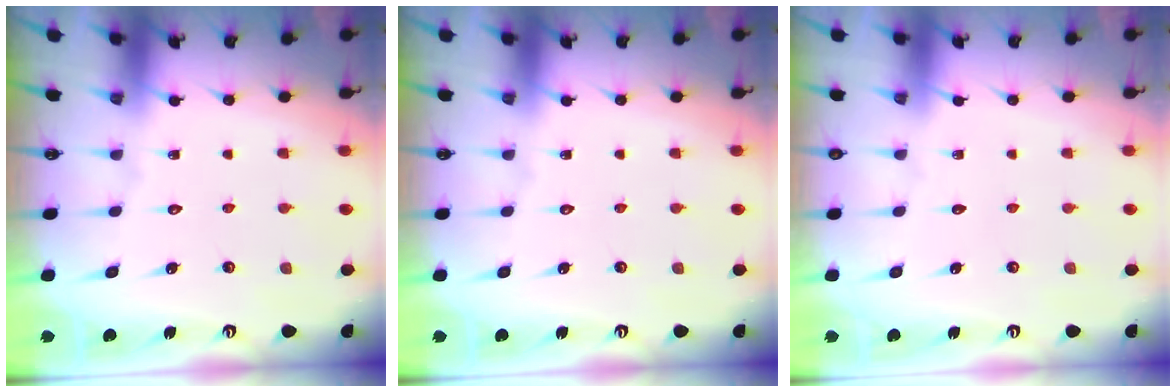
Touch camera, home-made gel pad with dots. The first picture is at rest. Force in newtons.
{"total": 0.0}
{"total": 0.0}